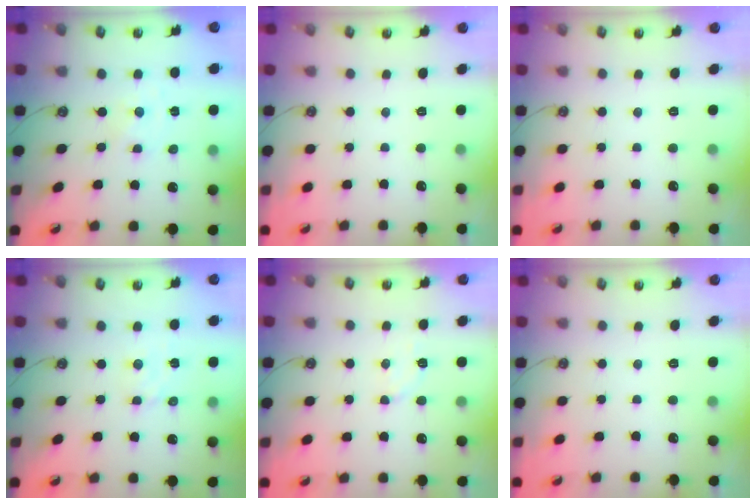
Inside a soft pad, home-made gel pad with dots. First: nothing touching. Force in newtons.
{"total": 0.0}
{"total": 0.0}
{"total": 1.8, "press": 1.8, "slide": 0.3}
{"total": 2.8, "press": 2.8, "slide": 0.5}
{"total": 0.0}